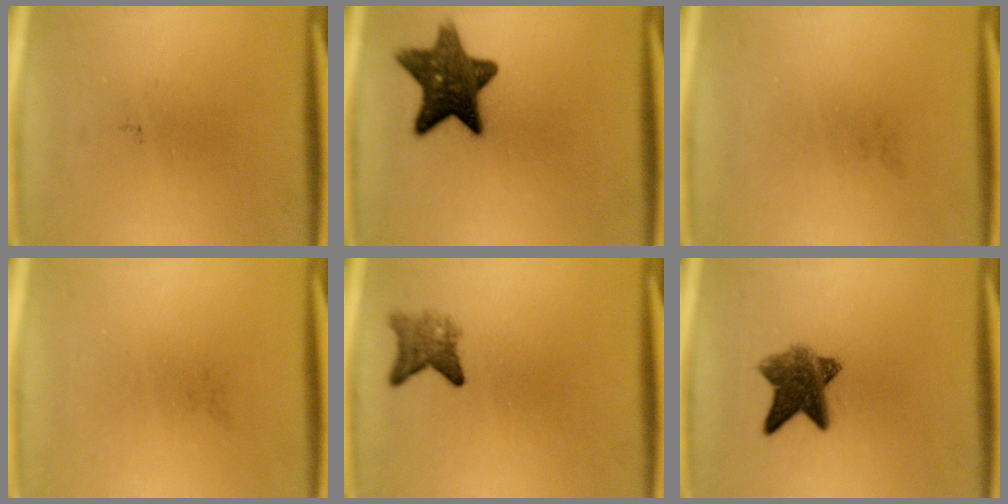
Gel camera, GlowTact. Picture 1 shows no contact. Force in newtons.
{"total": 12.0}
{"total": 0.0}
{"total": 0.0}
{"total": 3.1}
{"total": 7.9}